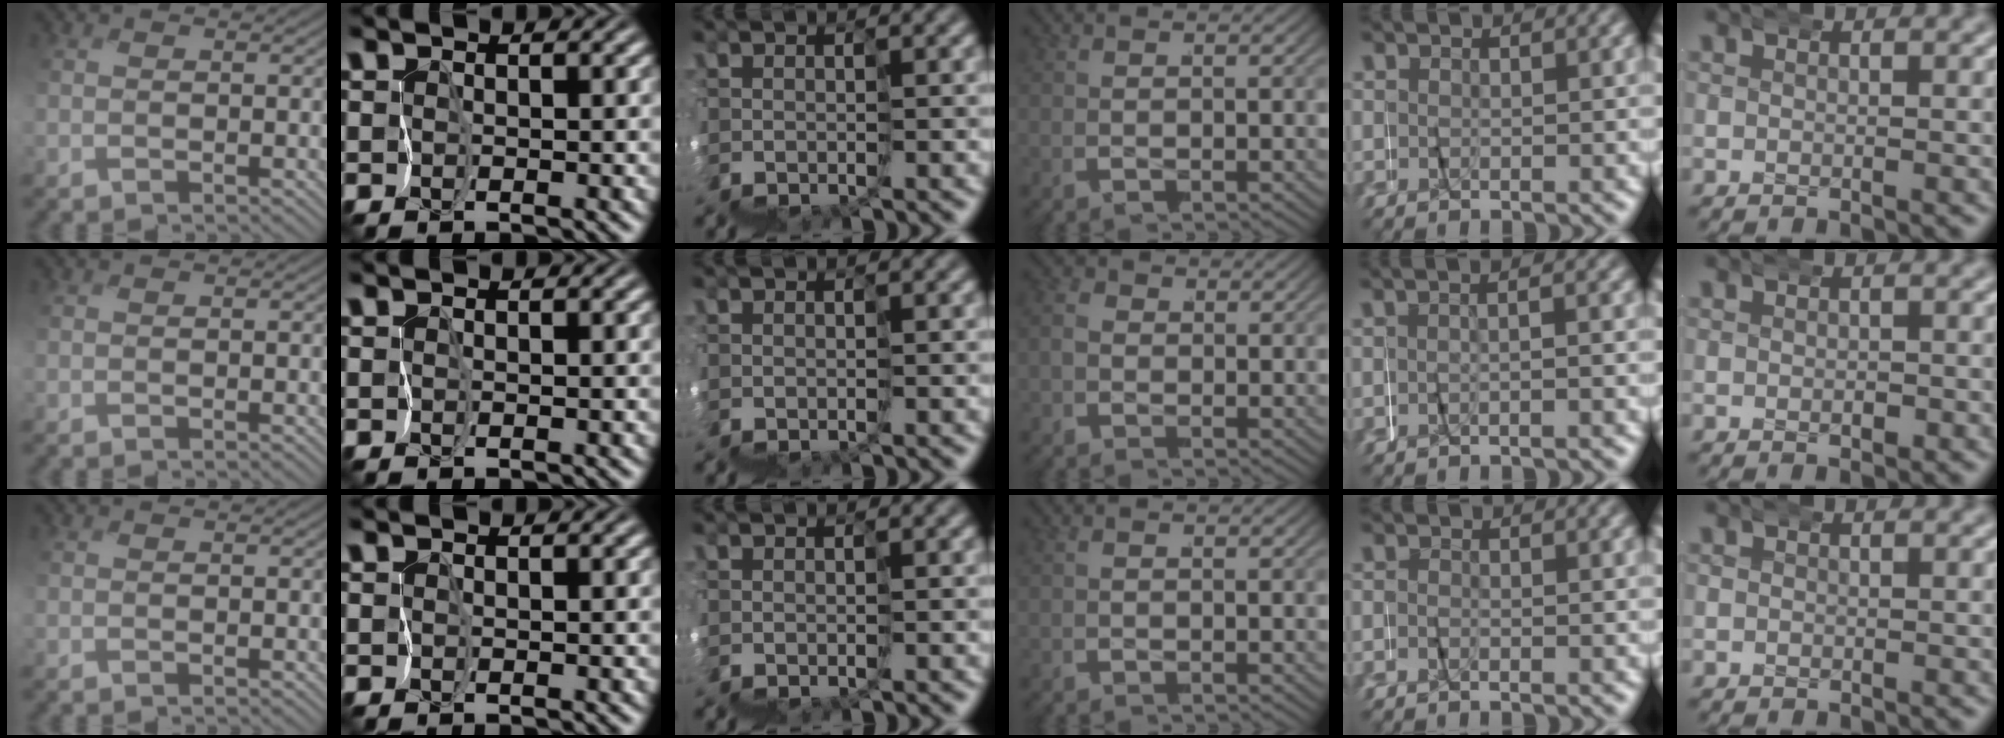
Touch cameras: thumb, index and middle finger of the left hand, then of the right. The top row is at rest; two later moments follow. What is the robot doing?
{"motion": "wrap", "object": "napkin"}